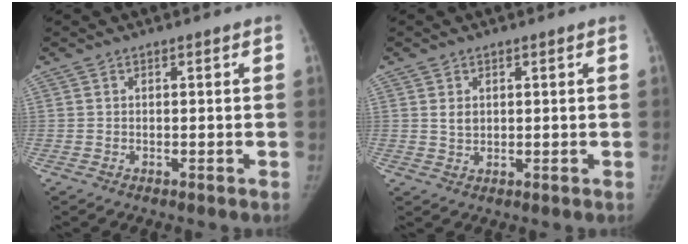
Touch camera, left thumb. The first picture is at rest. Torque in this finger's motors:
{"motor_torque": [0.47, 0.54, 0.25, -0.48, 0.09]}